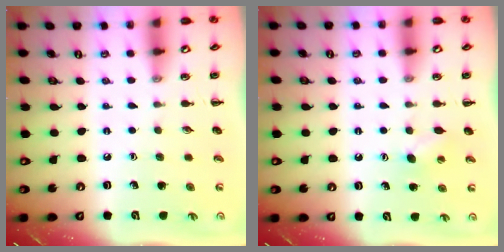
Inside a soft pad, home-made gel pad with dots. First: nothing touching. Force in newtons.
{"total": 4.0, "press": 3.9, "slide": 0.8}